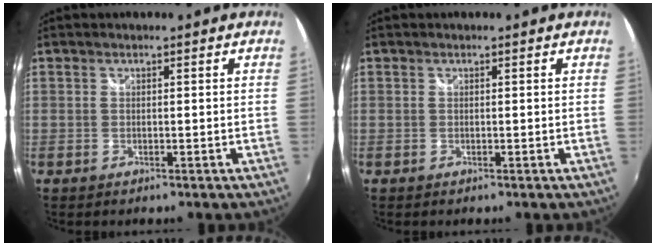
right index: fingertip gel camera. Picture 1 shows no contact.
{"total": 0.0}